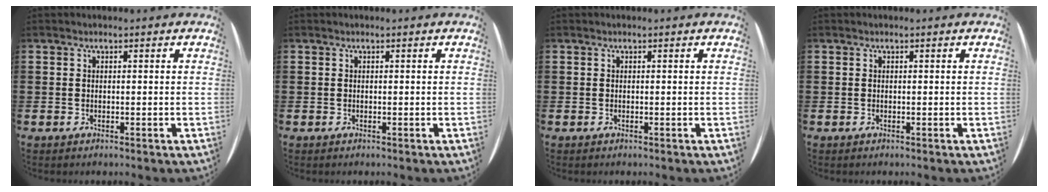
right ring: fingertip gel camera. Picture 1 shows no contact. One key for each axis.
{"total": 0.0}
{"total": 0.0}
{"total": 0.0}